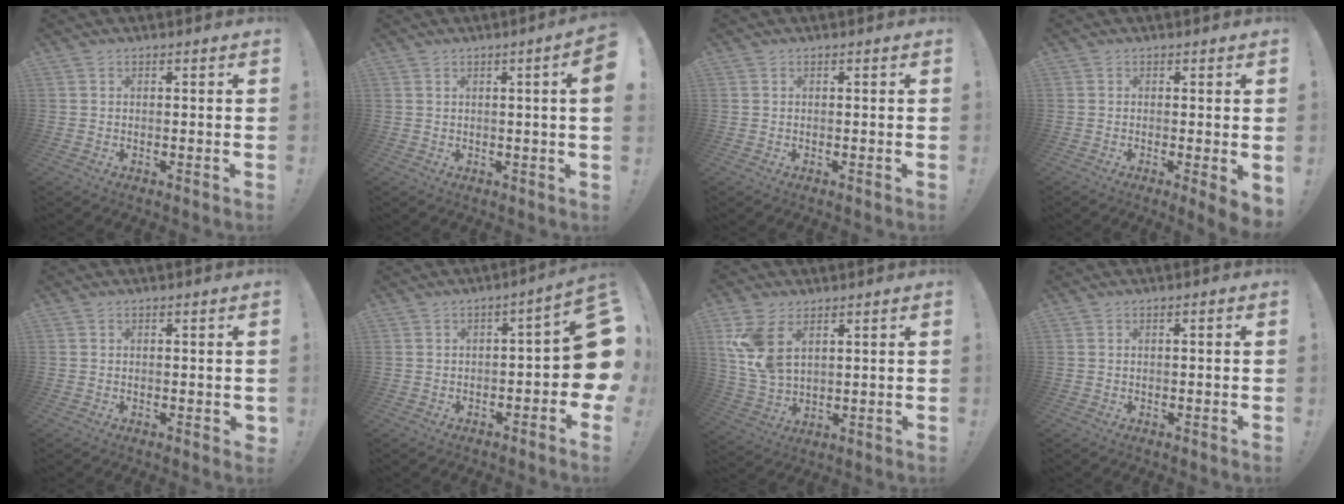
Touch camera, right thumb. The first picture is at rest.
{"total": 4.7, "force": [0.8, -0.7, 4.6], "torque": [-0.067, -0.011, 0.010]}
{"total": 0.0}
{"total": 3.2, "force": [0.6, 0.5, 3.1], "torque": [-0.040, -0.009, 0.016]}
{"total": 0.8, "force": [0.3, 0.6, 0.5], "torque": [-0.006, 0.002, 0.005]}
{"total": 8.0, "force": [0.0, 2.1, 7.7], "torque": [-0.089, -0.009, 0.002]}
{"total": 10.7, "force": [4.8, 6.2, 7.2], "torque": [-0.148, -0.018, 0.093]}
{"total": 0.6, "force": [-0.2, -0.2, 0.5], "torque": [-0.010, 0.000, -0.004]}